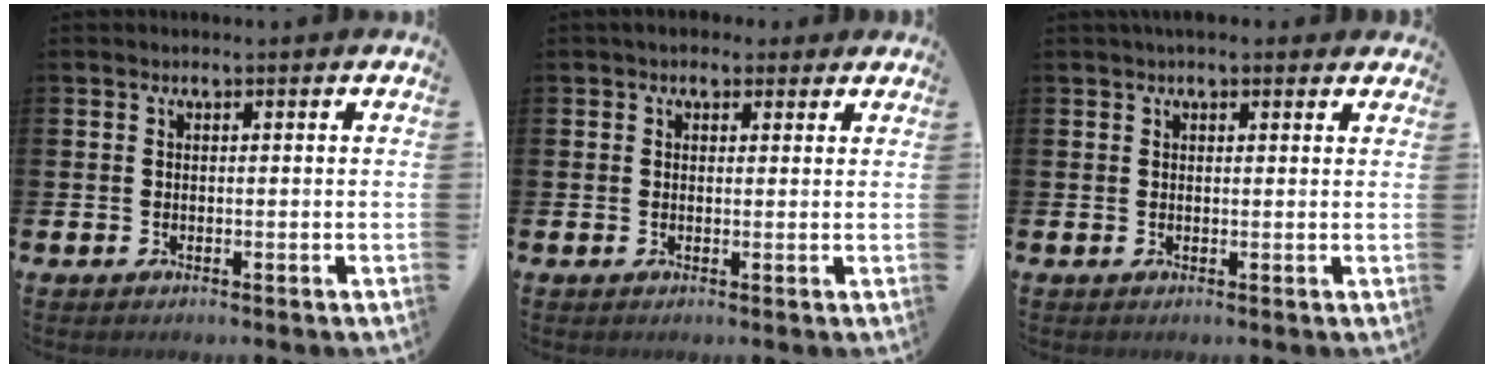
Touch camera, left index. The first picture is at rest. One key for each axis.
{"total": 2.1, "fx": 1.7, "fy": 1.2, "fz": 0.2, "tx": 0.003, "ty": 0.000, "tz": 0.028}
{"total": 2.0, "fx": 1.8, "fy": 0.7, "fz": 0.4, "tx": 0.003, "ty": -0.004, "tz": 0.029}